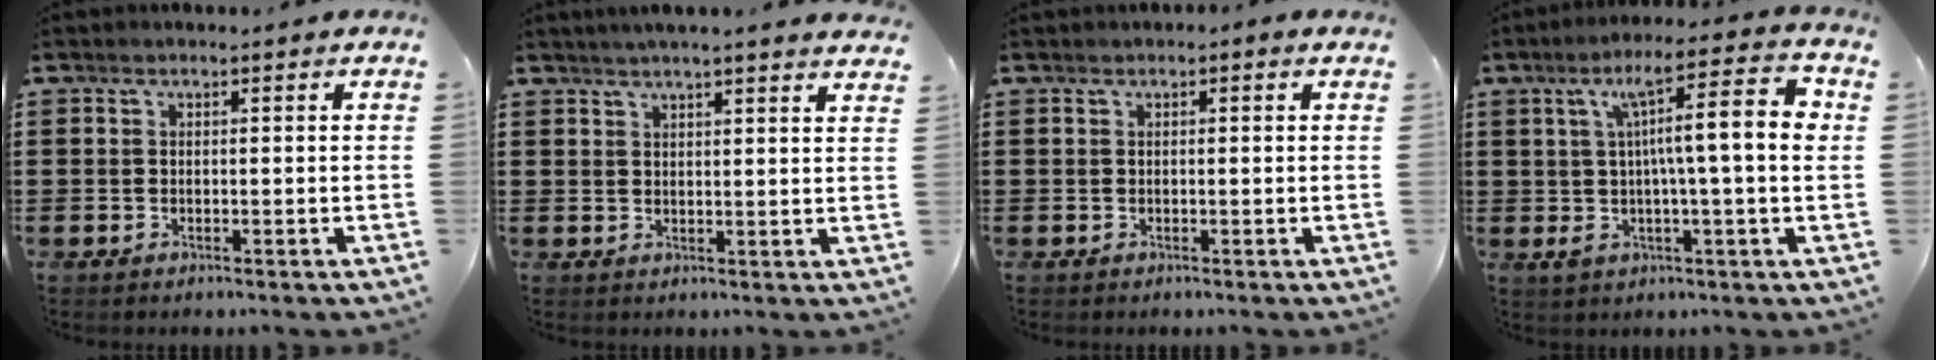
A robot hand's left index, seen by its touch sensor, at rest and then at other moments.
{"total": 2.9, "force": [2.7, -0.5, 0.8], "torque": [-0.022, -0.006, 0.050]}
{"total": 0.0}
{"total": 11.7, "force": [1.9, 1.6, 11.4], "torque": [-0.198, -0.001, 0.022]}